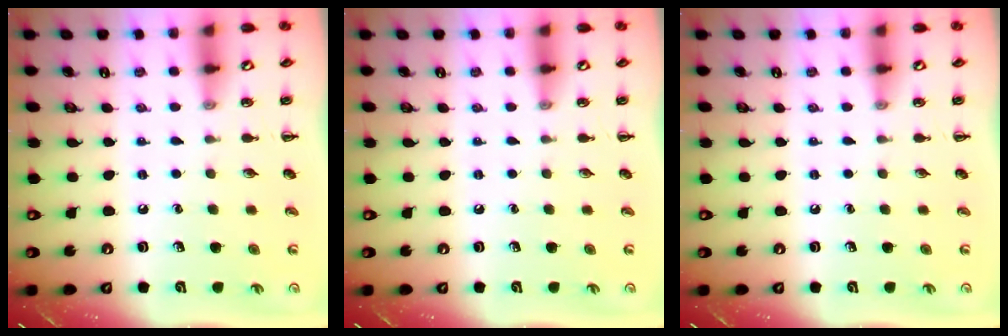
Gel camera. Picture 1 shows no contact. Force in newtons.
{"total": 0.0}
{"total": 0.0}